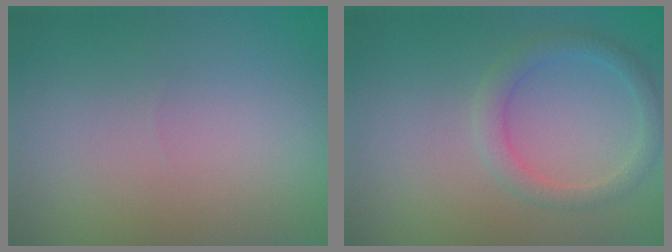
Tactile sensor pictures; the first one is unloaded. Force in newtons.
{"total": 2.2, "press": 2.2, "slide": 0.1}